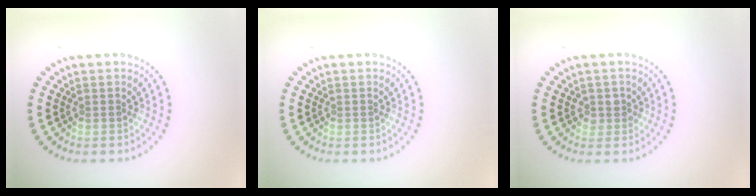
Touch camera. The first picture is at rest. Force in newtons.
{"total": 0.0}
{"total": 1.3, "press": 1.1, "slide": 0.6}